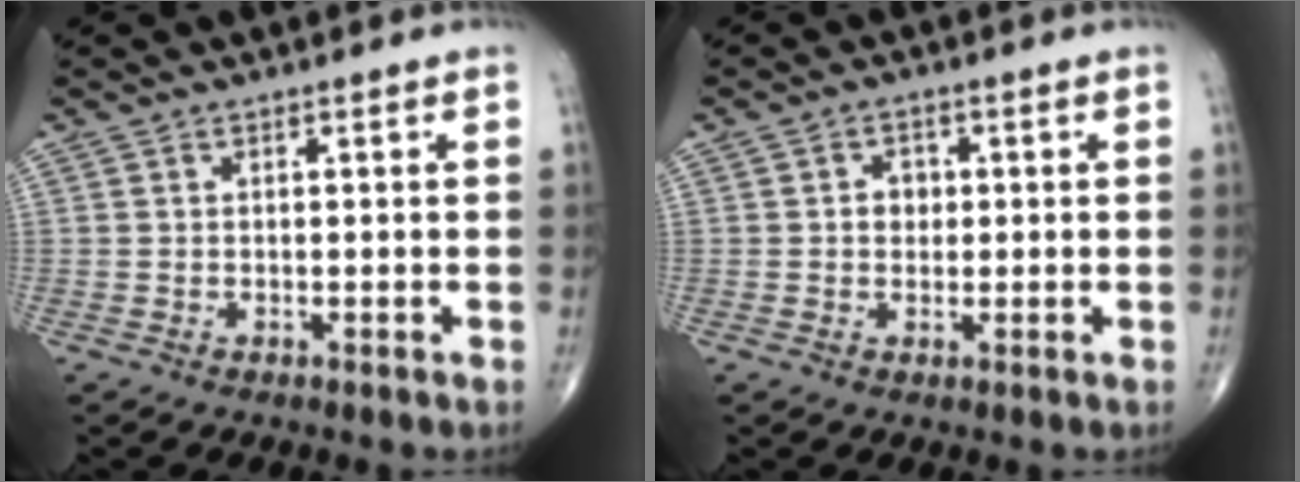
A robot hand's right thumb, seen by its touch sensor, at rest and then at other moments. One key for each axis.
{"total": 2.8, "fx": 0.2, "fy": 2.4, "fz": 1.5, "tx": -0.006, "ty": 0.005, "tz": 0.001}